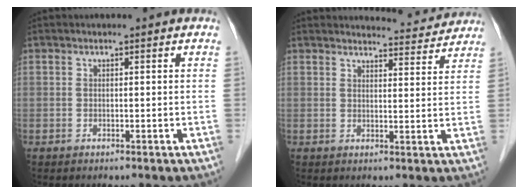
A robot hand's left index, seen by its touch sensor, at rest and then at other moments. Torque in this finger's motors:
{"motor_torque": [0.96, -1.18, -0.01, -0.01]}